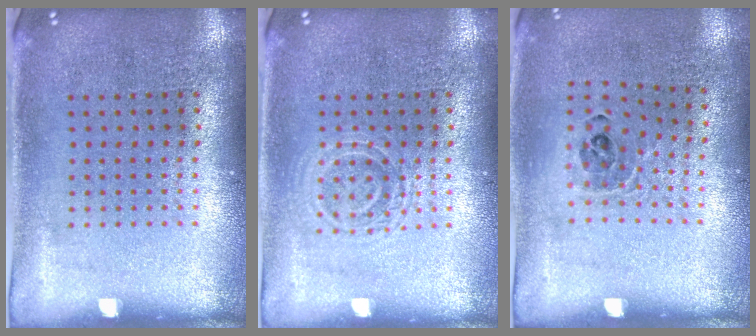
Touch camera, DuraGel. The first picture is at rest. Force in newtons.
{"total": 1.8, "press": 1.8, "slide": 0.4}
{"total": 0.8, "press": 0.8, "slide": 0.2}